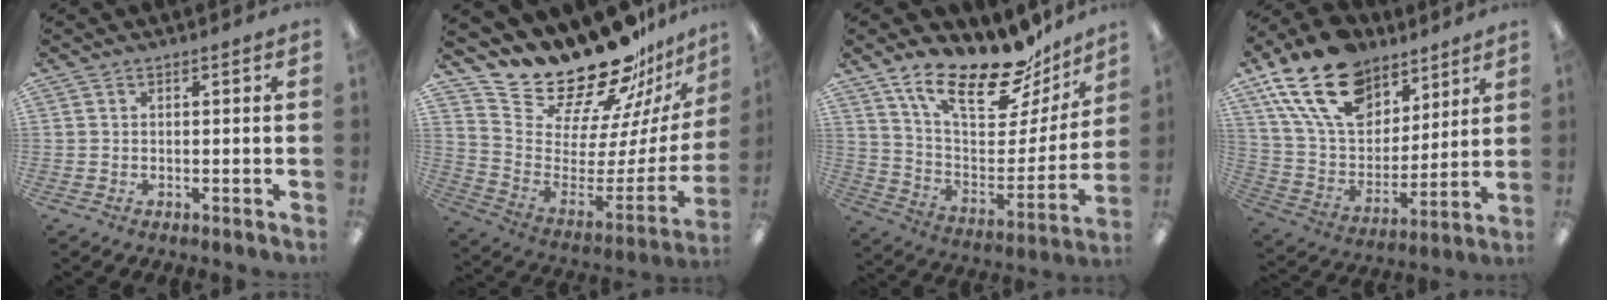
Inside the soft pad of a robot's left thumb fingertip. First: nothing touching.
{"total": 23.6, "force": [20.5, 8.3, 8.3], "torque": [-0.143, -0.170, 0.375]}
{"total": 23.0, "force": [17.7, 7.7, 12.5], "torque": [-0.191, -0.128, 0.302]}
{"total": 21.4, "force": [13.4, 12.7, 11.0], "torque": [-0.207, -0.059, 0.249]}